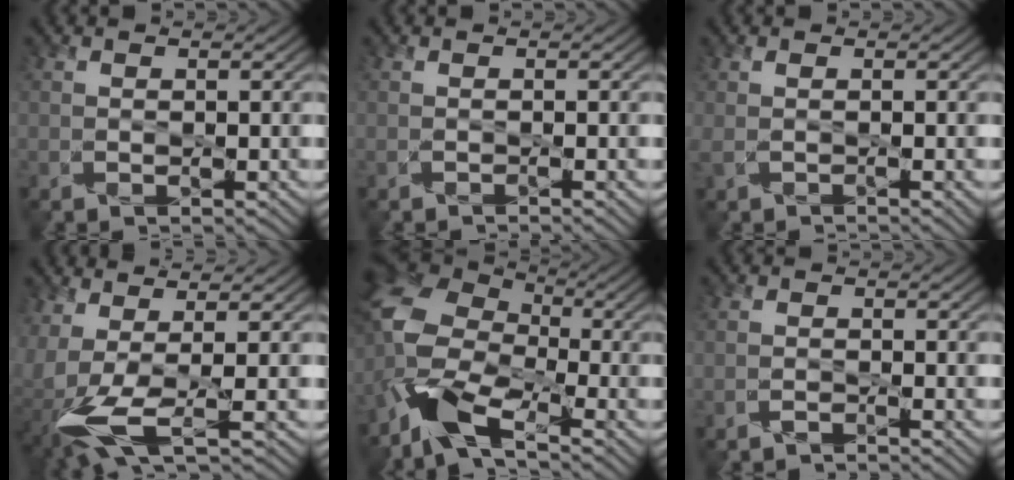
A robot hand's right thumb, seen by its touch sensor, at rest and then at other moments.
{"total": 0.0}
{"total": 1.2, "force": [0.2, 0.4, 1.1], "torque": [-0.023, 0.002, 0.004]}
{"total": 5.4, "force": [-1.0, 1.7, 5.0], "torque": [-0.111, -0.003, -0.025]}
{"total": 12.3, "force": [-6.5, 6.5, 8.1], "torque": [-0.193, -0.016, -0.143]}
{"total": 1.1, "force": [-1.0, 0.1, -0.2], "torque": [0.008, 0.001, -0.022]}